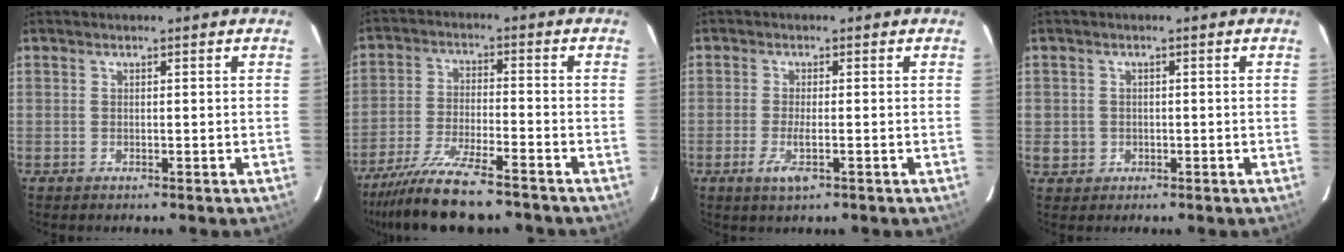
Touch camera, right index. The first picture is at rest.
{"total": 11.4, "force": [-9.5, 1.0, 6.1], "torque": [-0.106, -0.028, -0.164]}
{"total": 3.2, "force": [-1.4, 0.6, 2.9], "torque": [-0.060, -0.006, -0.023]}
{"total": 2.4, "force": [-0.3, 2.3, 0.5], "torque": [-0.005, 0.004, 0.002]}